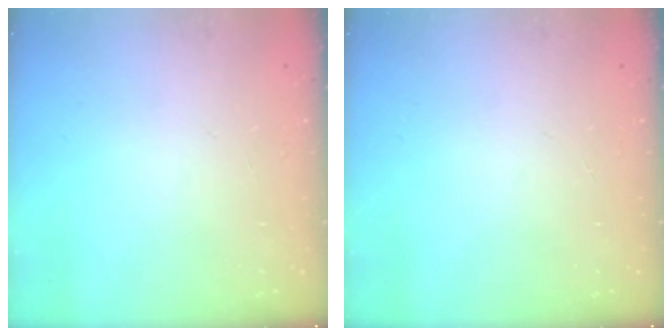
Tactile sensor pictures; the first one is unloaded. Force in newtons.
{"total": 0.0}